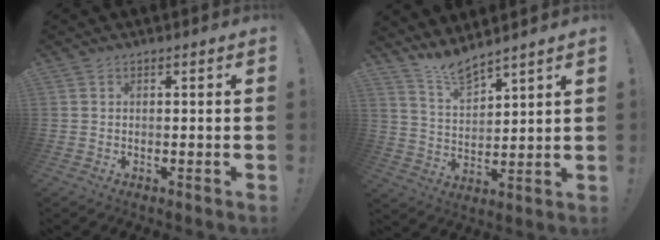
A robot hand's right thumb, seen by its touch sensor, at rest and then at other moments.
{"total": 8.3, "force": [7.7, 1.3, 2.7], "torque": [-0.058, -0.057, 0.144]}